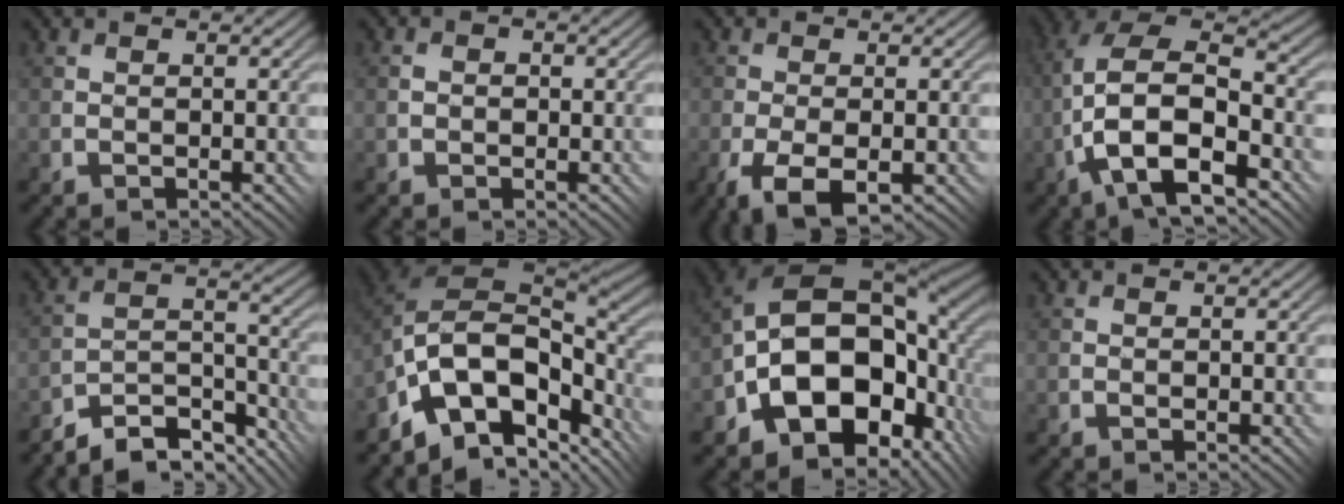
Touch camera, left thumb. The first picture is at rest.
{"total": 1.1, "force": [-0.1, 1.0, 0.5], "torque": [-0.004, 0.003, -0.004]}
{"total": 6.4, "force": [-3.3, 2.8, 4.8], "torque": [-0.098, -0.015, -0.047]}
{"total": 14.3, "force": [-4.9, 7.0, 11.5], "torque": [-0.216, -0.007, -0.082]}
{"total": 8.2, "force": [-7.4, 1.6, 3.2], "torque": [-0.043, 0.011, -0.140]}
{"total": 13.9, "force": [-7.0, 7.8, 9.2], "torque": [-0.178, -0.028, -0.109]}
{"total": 16.4, "force": [-4.0, 11.0, 11.5], "torque": [-0.180, -0.008, -0.070]}
{"total": 0.0}